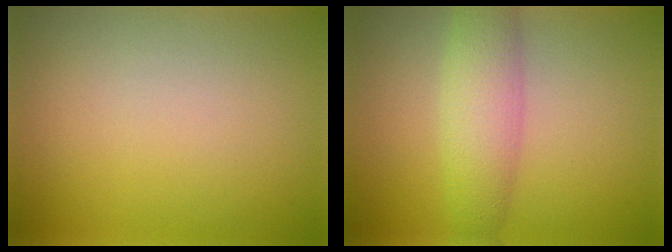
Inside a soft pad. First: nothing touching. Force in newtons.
{"total": 4.5, "press": 4.5, "slide": 0.1}